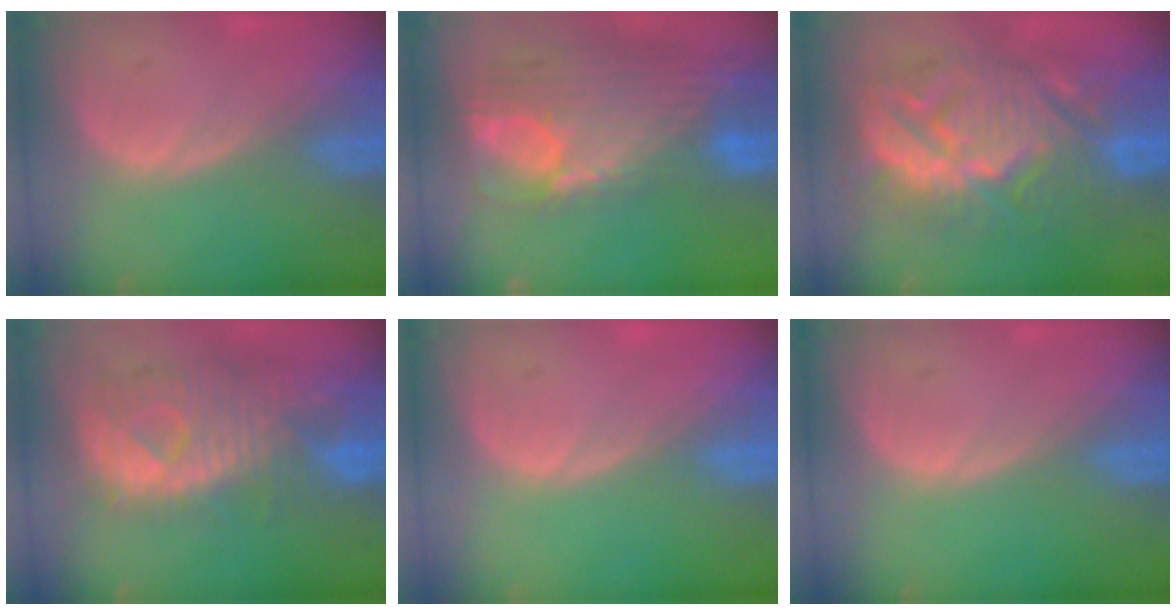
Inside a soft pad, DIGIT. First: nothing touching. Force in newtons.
{"total": 12.3, "press": 10.4, "slide": 6.5}
{"total": 13.5, "press": 13.4, "slide": 1.3}
{"total": 10.7, "press": 9.6, "slide": 4.7}
{"total": 0.0}
{"total": 0.0}